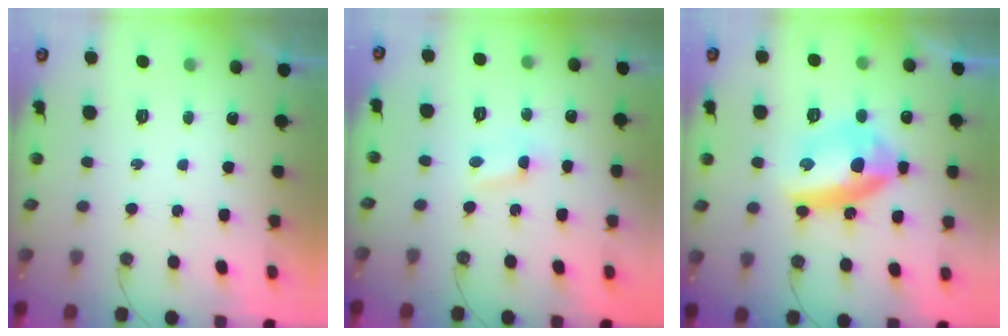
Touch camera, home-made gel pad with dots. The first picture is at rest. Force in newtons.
{"total": 2.5, "press": 2.5, "slide": 0.4}
{"total": 14.8, "press": 14.8, "slide": 0.5}